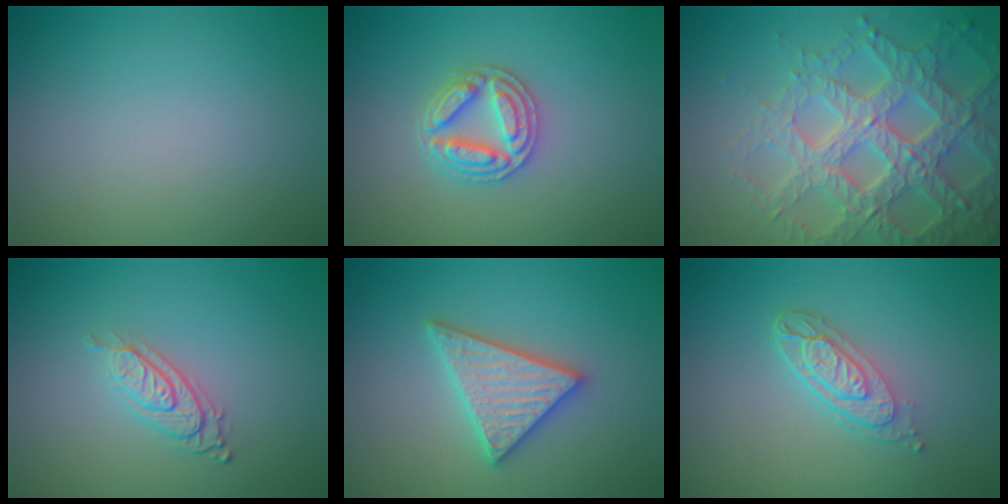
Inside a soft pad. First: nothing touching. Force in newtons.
{"total": 3.3, "press": 3.2, "slide": 0.6}
{"total": 7.0, "press": 6.8, "slide": 1.7}
{"total": 2.9, "press": 1.9, "slide": 2.2}
{"total": 4.4, "press": 4.4, "slide": 0.4}
{"total": 3.5, "press": 2.6, "slide": 2.4}